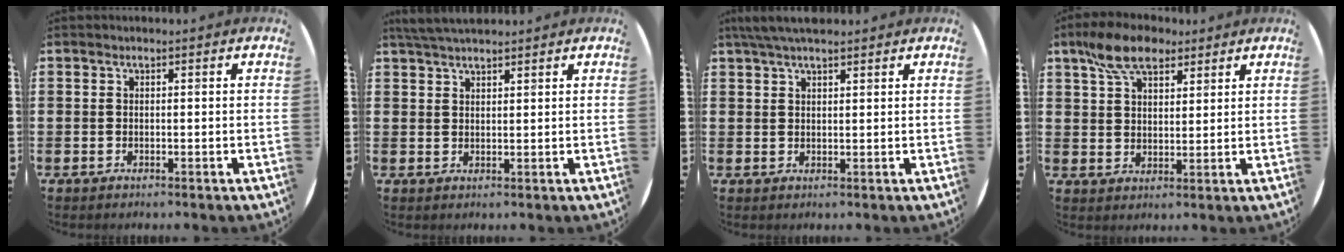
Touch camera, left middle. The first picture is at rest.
{"total": 3.3, "force": [3.1, 0.5, 1.0], "torque": [-0.027, -0.001, 0.058]}
{"total": 3.6, "force": [3.1, 0.7, 1.7], "torque": [-0.040, 0.001, 0.057]}
{"total": 7.9, "force": [5.7, 3.9, 3.9], "torque": [-0.086, 0.001, 0.105]}